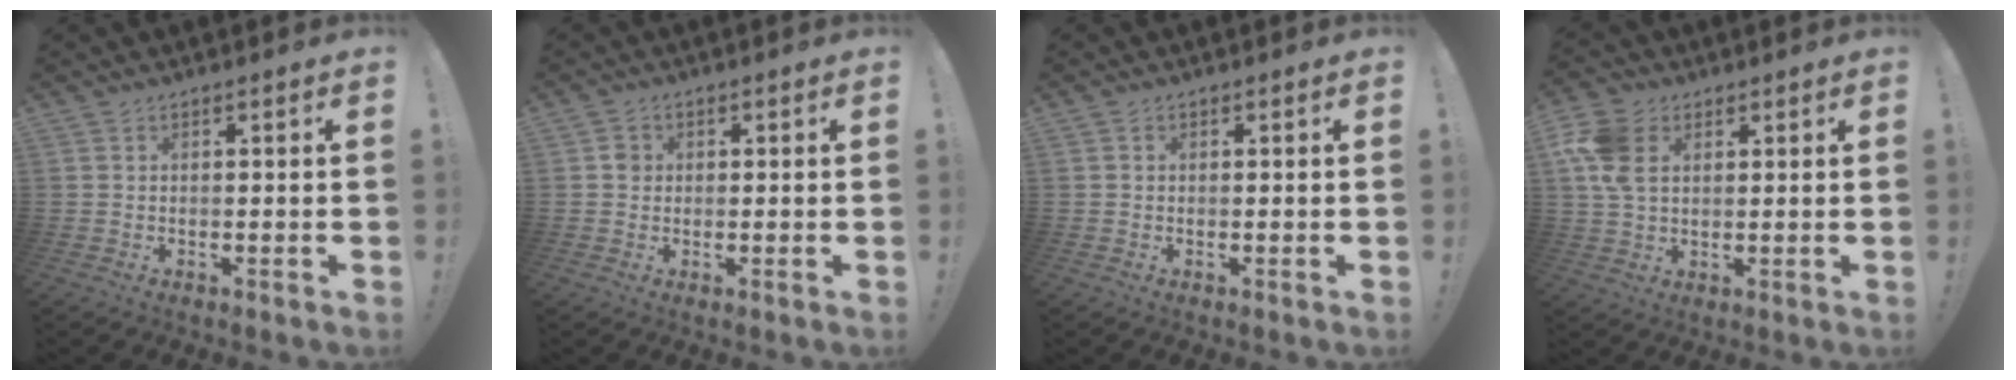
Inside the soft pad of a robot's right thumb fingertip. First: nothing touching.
{"total": 2.5, "force": [0.1, 2.3, 0.9], "torque": [-0.004, 0.002, -0.001]}
{"total": 0.0}
{"total": 11.2, "force": [3.6, 7.7, 7.4], "torque": [-0.153, 0.002, 0.071]}